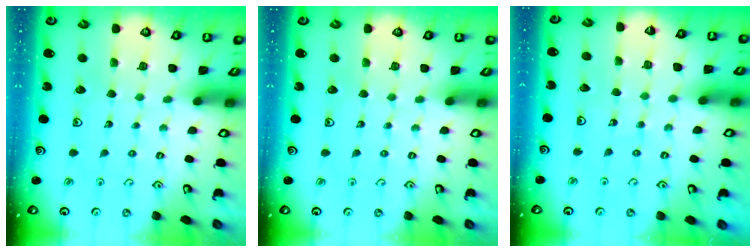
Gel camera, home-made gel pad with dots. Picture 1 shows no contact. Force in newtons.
{"total": 0.0}
{"total": 4.0, "press": 4.0, "slide": 0.4}